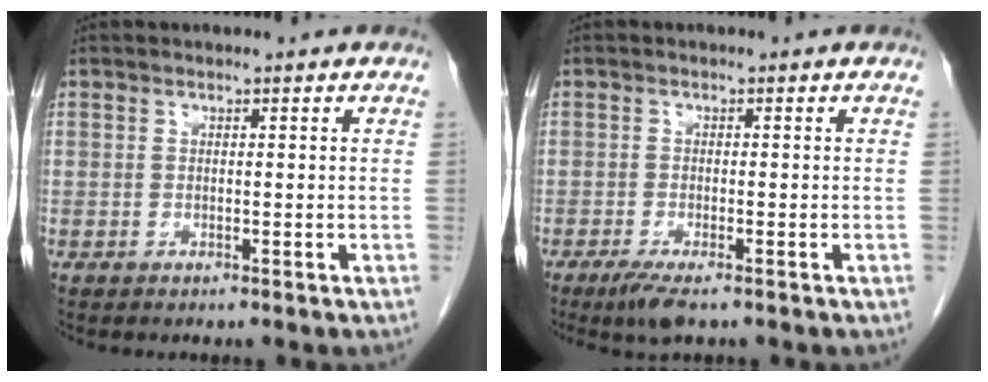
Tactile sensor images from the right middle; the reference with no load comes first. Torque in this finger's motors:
{"motor_torque": [0.80, -0.34, 0.26, 0.06]}